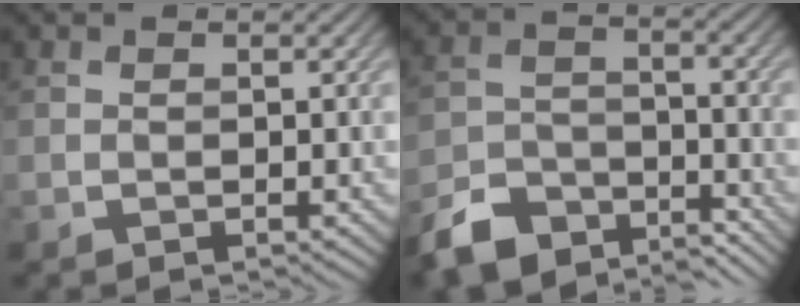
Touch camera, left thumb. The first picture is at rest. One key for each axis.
{"total": 9.3, "fx": -7.8, "fy": 3.9, "fz": 3.5, "tx": -0.074, "ty": -0.012, "tz": -0.145}